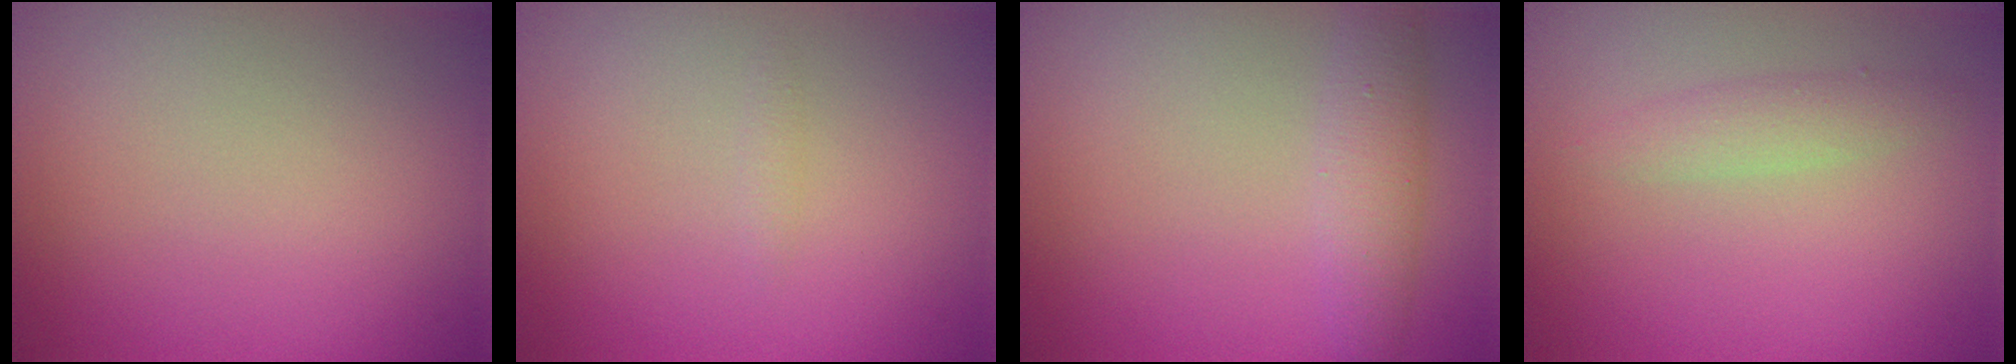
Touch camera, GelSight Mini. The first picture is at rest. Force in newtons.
{"total": 0.6, "press": 0.6, "slide": 0.0}
{"total": 2.8, "press": 2.8, "slide": 0.0}
{"total": 1.9, "press": 1.9, "slide": 0.1}